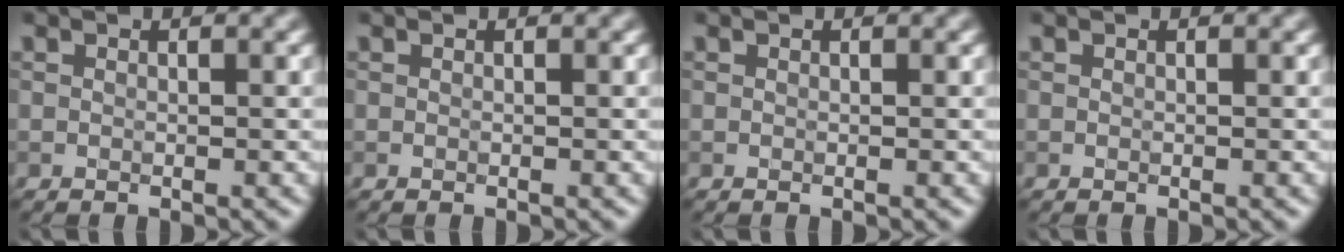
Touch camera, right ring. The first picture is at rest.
{"total": 0.0}
{"total": 0.0}
{"total": 0.0}